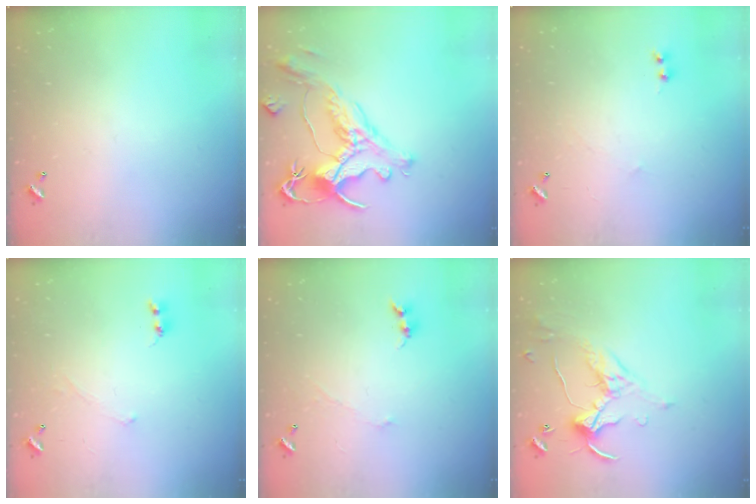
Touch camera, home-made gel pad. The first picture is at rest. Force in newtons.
{"total": 1.6, "press": 1.0, "slide": 1.3}
{"total": 1.1, "press": 0.9, "slide": 0.6}
{"total": 0.7, "press": 0.4, "slide": 0.5}
{"total": 0.0}
{"total": 1.7, "press": 1.5, "slide": 0.8}